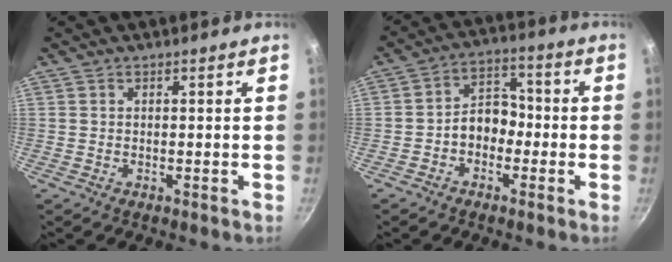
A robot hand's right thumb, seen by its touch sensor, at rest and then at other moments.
{"total": 7.0, "force": [-2.0, 5.2, 4.3], "torque": [-0.028, 0.037, -0.044]}